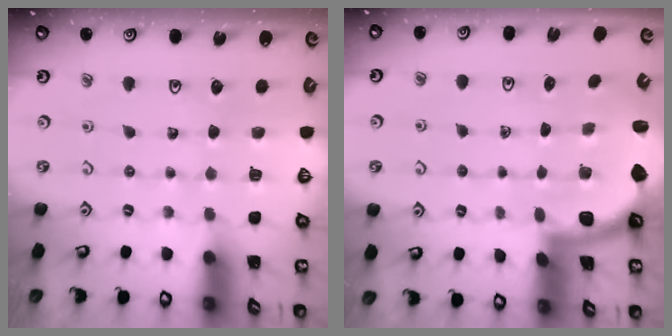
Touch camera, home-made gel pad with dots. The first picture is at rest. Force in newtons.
{"total": 1.6, "press": 1.6, "slide": 0.1}